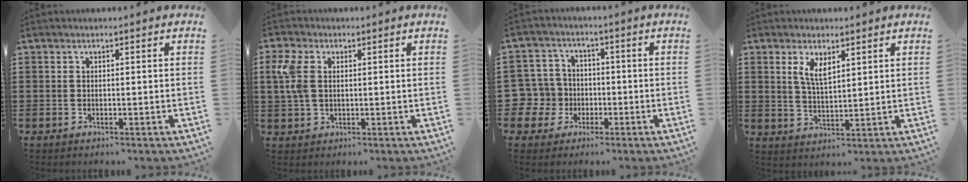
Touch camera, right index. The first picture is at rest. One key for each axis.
{"total": 4.9, "fx": 1.4, "fy": 3.0, "fz": 3.6, "tx": -0.102, "ty": 0.003, "tz": 0.017}
{"total": 6.6, "fx": -1.2, "fy": 6.4, "fz": 1.1, "tx": -0.075, "ty": 0.005, "tz": -0.026}
{"total": 4.0, "fx": 2.2, "fy": 1.5, "fz": 3.0, "tx": -0.066, "ty": 0.004, "tz": 0.038}